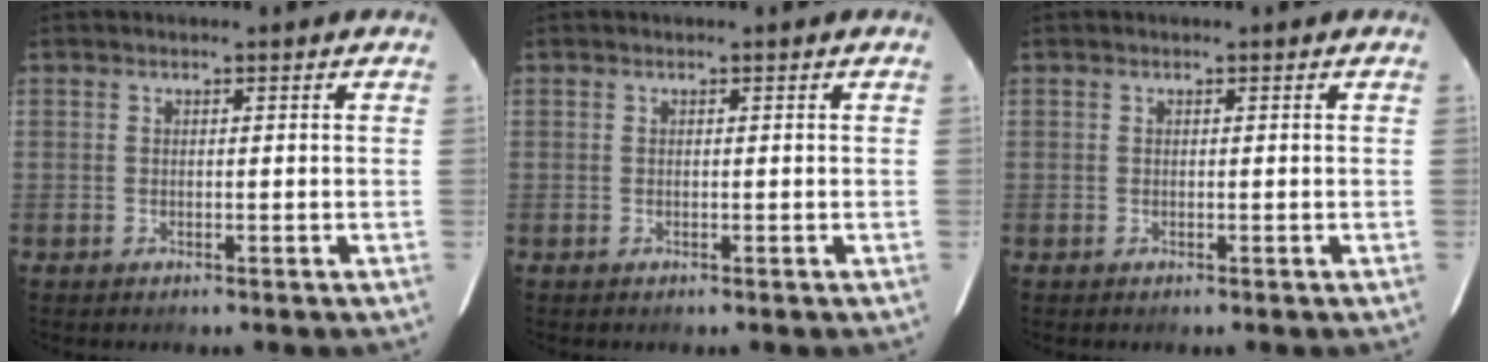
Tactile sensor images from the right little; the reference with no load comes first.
{"total": 0.0}
{"total": 0.0}